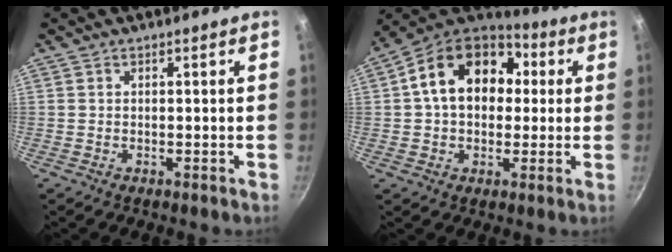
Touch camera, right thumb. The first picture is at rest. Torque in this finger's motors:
{"motor_torque": [0.57, 3.51, 1.47, -0.11, 0.46]}